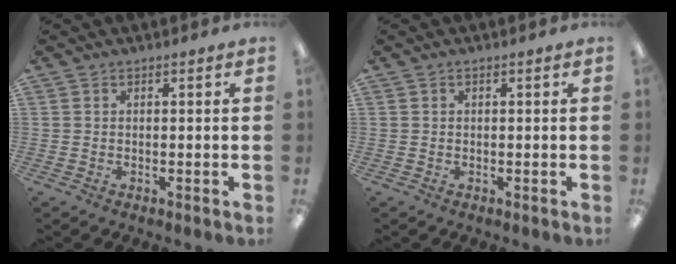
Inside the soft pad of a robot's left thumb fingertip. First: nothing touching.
{"total": 0.0}